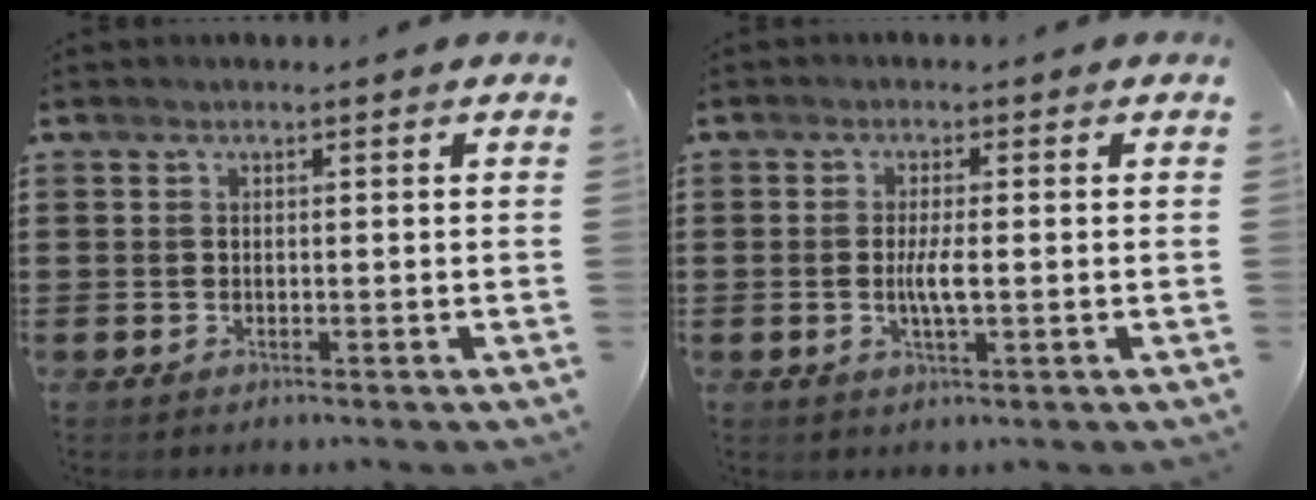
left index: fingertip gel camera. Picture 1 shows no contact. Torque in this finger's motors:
{"motor_torque": [0.73, 0.13, 0.11, 0.10]}